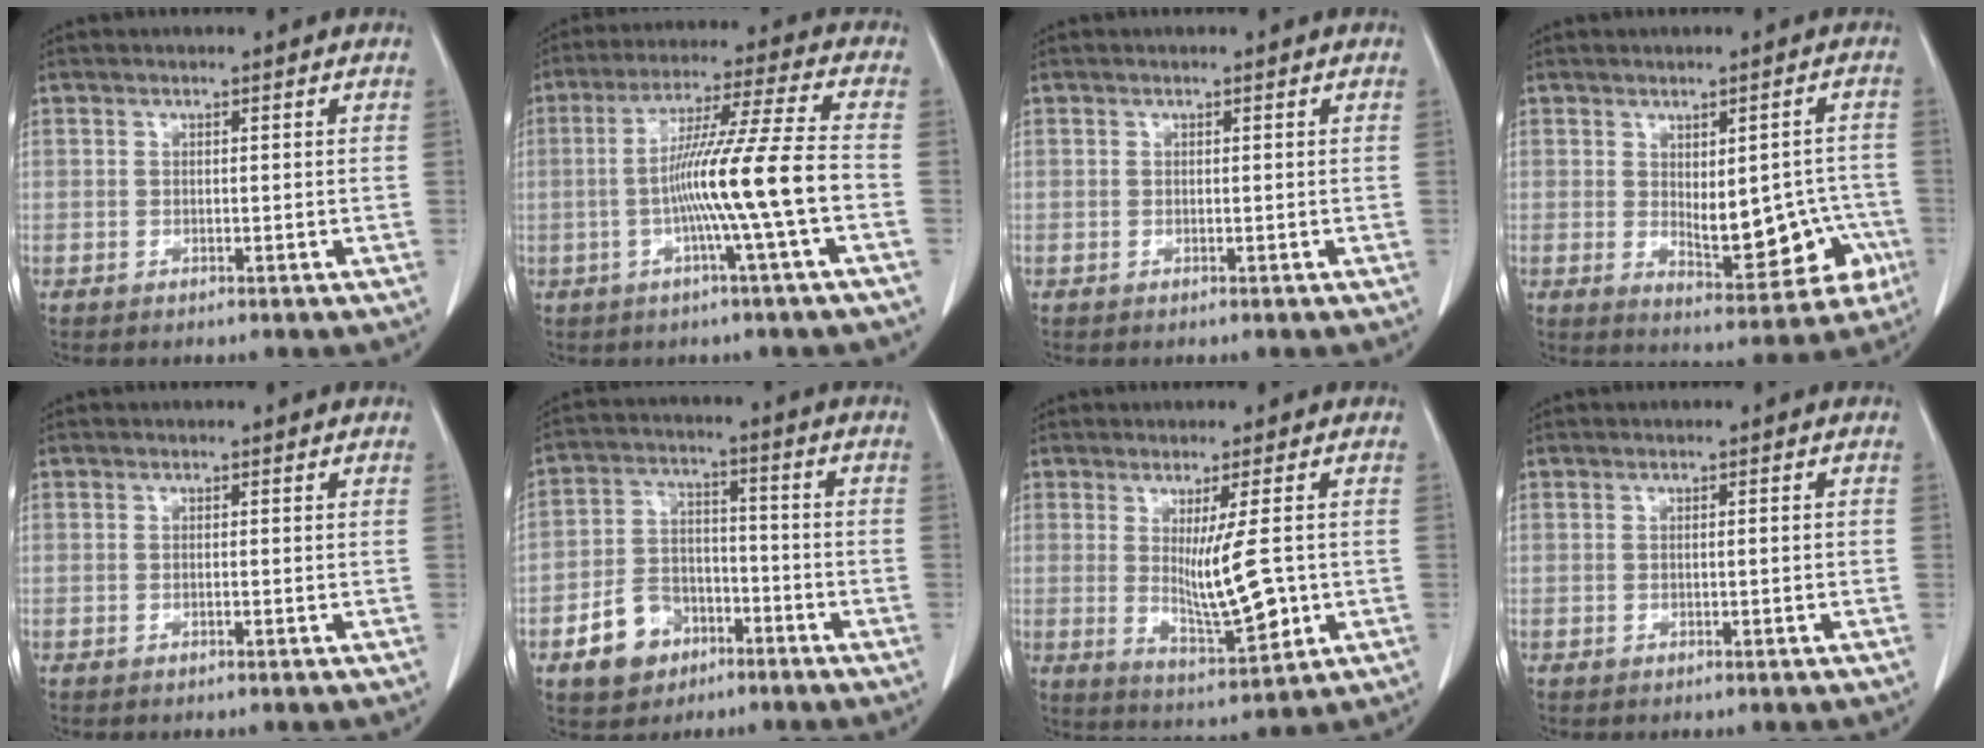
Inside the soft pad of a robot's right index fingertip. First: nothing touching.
{"total": 12.3, "force": [-2.8, -1.8, 11.8], "torque": [-0.212, 0.007, -0.051]}
{"total": 0.0}
{"total": 10.5, "force": [-1.6, 4.9, 9.1], "torque": [-0.105, 0.007, -0.003]}
{"total": 0.0}
{"total": 9.0, "force": [-4.8, 6.7, 3.7], "torque": [-0.080, 0.021, -0.075]}
{"total": 8.8, "force": [-0.1, 1.2, 8.7], "torque": [-0.148, -0.026, 0.010]}
{"total": 0.8, "force": [-0.2, 0.0, 0.8], "torque": [-0.014, 0.000, 0.000]}